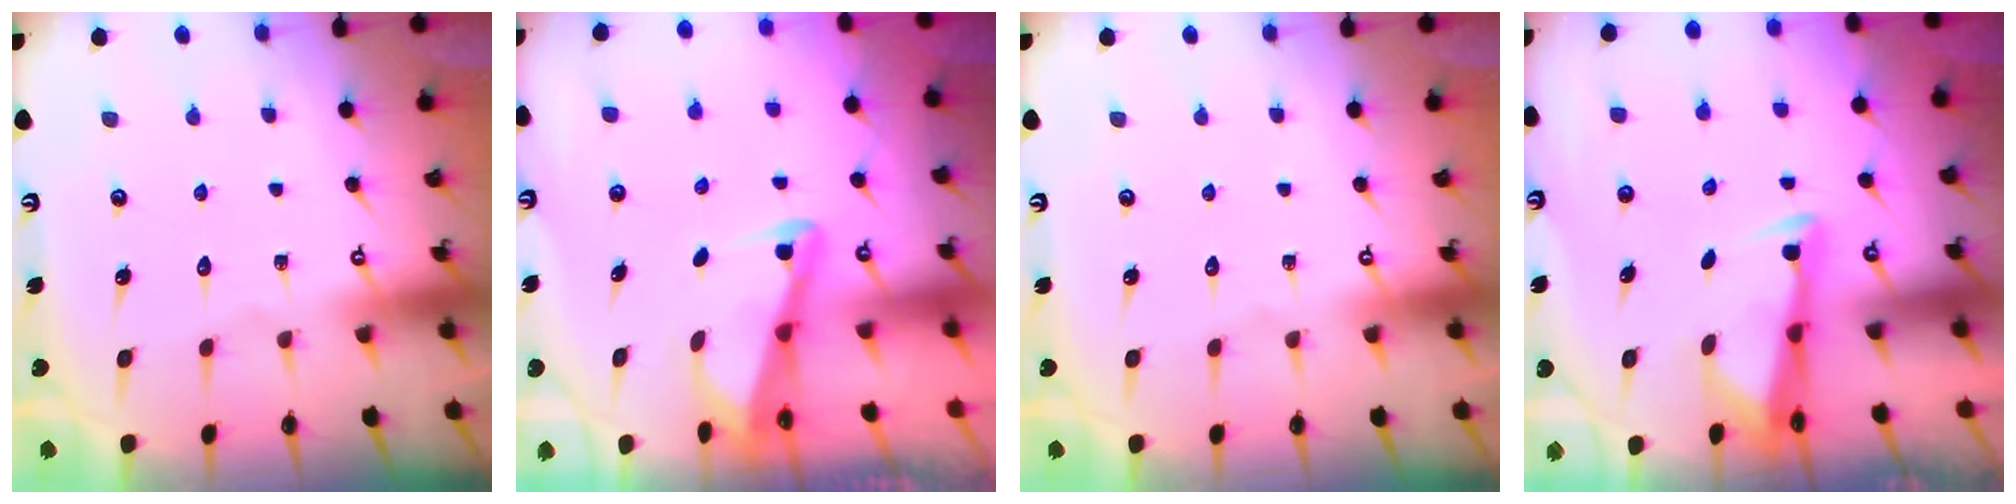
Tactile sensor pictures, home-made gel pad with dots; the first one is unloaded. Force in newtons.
{"total": 3.0, "press": 3.0, "slide": 0.3}
{"total": 0.0}
{"total": 3.3, "press": 3.2, "slide": 0.8}